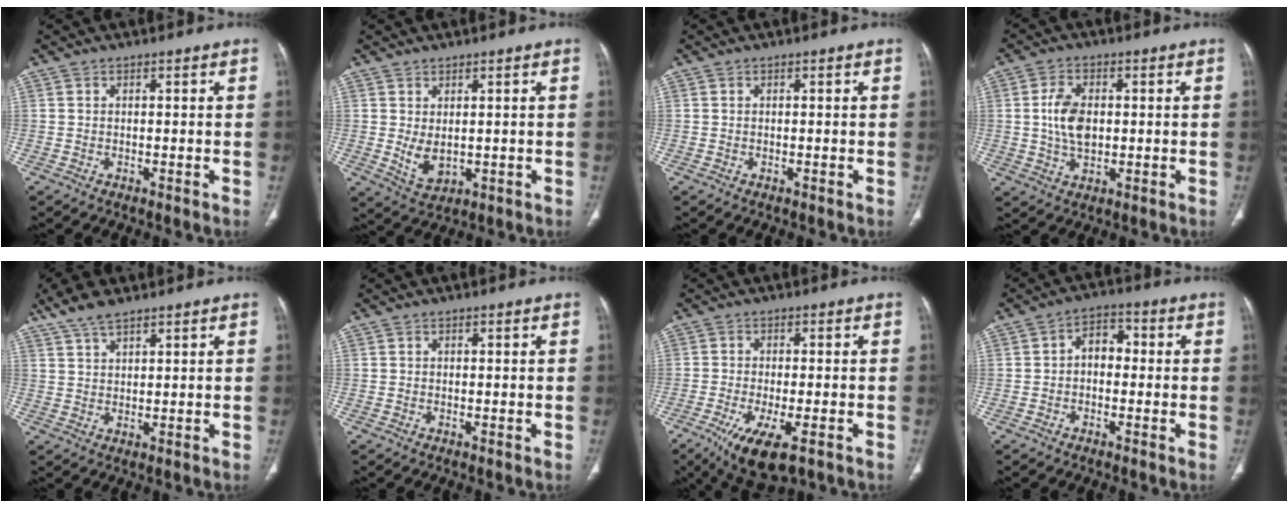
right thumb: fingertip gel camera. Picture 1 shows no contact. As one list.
[{"total": 4.3, "force": [0.3, 2.6, 3.4], "torque": [-0.054, -0.009, 0.021]}, {"total": 0.0}, {"total": 7.3, "force": [0.5, 4.5, 5.7], "torque": [-0.103, 0.000, 0.011]}, {"total": 5.7, "force": [4.4, 1.9, 3.2], "torque": [-0.064, -0.005, 0.090]}, {"total": 0.0}, {"total": 10.3, "force": [-5.5, 3.5, 8.0], "torque": [-0.141, -0.010, -0.087]}, {"total": 5.2, "force": [-0.3, 3.7, 3.7], "torque": [-0.039, 0.022, -0.017]}]